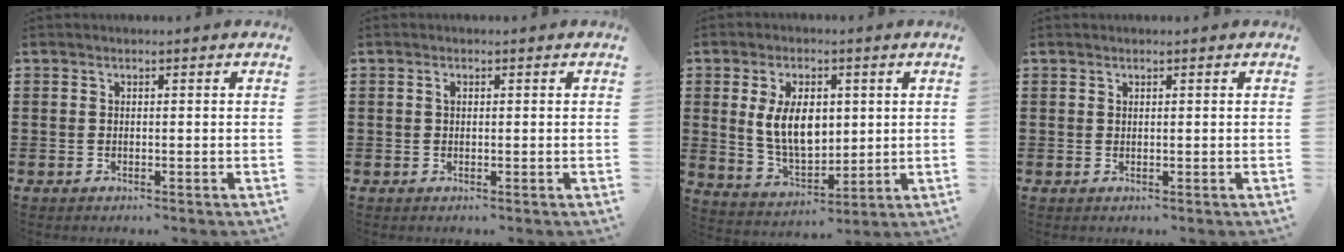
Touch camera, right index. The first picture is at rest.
{"total": 0.8, "force": [0.2, 0.4, 0.6], "torque": [-0.013, 0.002, 0.003]}
{"total": 8.7, "force": [1.3, 5.1, 6.9], "torque": [-0.138, 0.002, 0.018]}
{"total": 0.0}